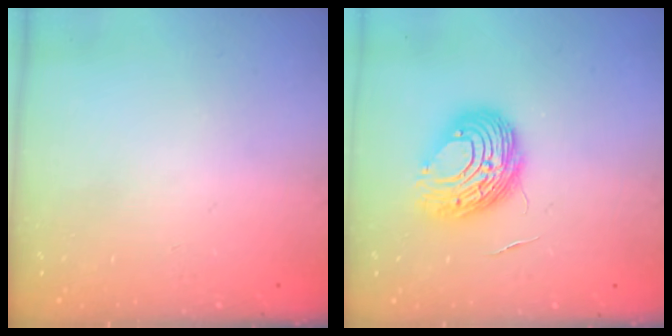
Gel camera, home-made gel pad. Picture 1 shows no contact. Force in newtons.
{"total": 9.7, "press": 9.6, "slide": 1.3}